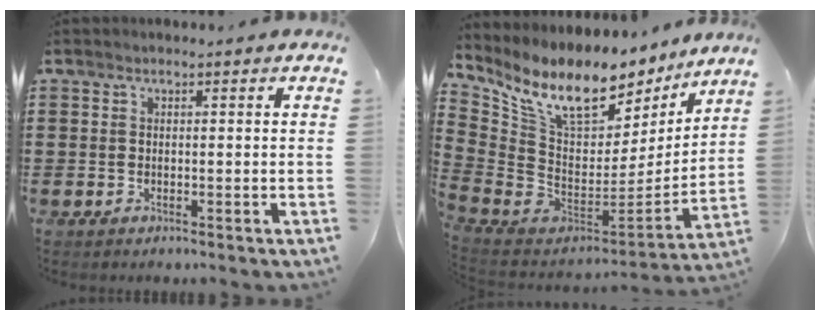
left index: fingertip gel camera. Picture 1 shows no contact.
{"total": 12.2, "force": [8.1, 5.4, 7.3], "torque": [-0.156, -0.059, 0.142]}